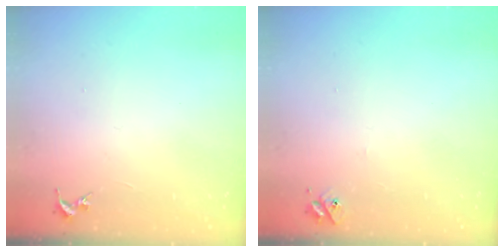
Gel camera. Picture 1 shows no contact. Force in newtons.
{"total": 4.5, "press": 4.5, "slide": 0.6}